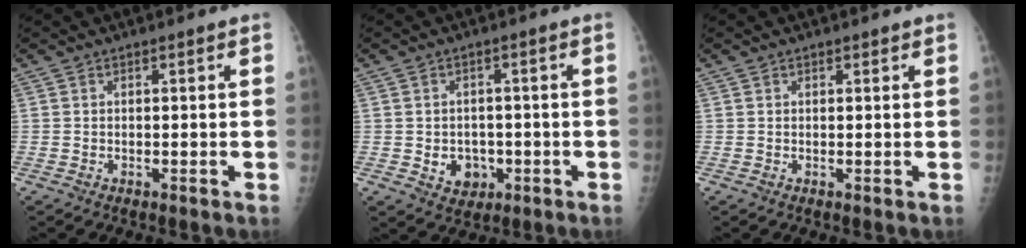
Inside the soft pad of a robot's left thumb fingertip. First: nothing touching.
{"total": 5.1, "force": [-1.2, 4.3, 2.5], "torque": [-0.011, 0.006, -0.006]}
{"total": 0.7, "force": [0.5, 0.5, 0.1], "torque": [0.005, -0.003, 0.005]}